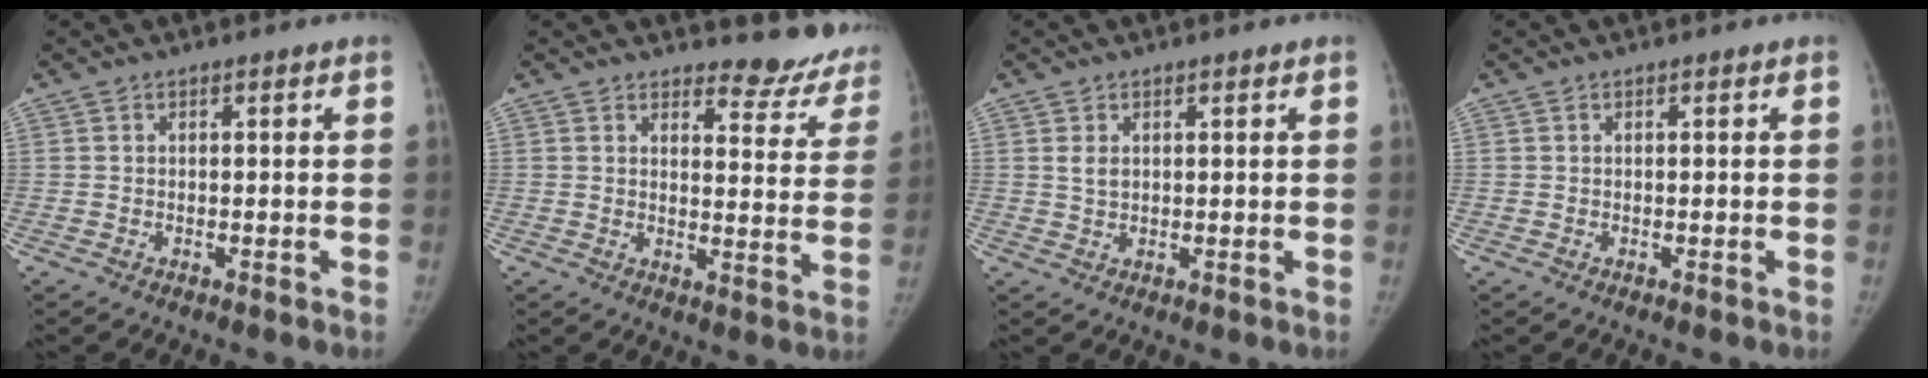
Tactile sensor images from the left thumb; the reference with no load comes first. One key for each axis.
{"total": 10.9, "fx": 10.2, "fy": 3.7, "fz": 1.3, "tx": 0.026, "ty": -0.097, "tz": 0.100}
{"total": 2.2, "fx": 1.0, "fy": 1.3, "fz": 1.4, "tx": -0.021, "ty": -0.007, "tz": 0.023}
{"total": 0.0}